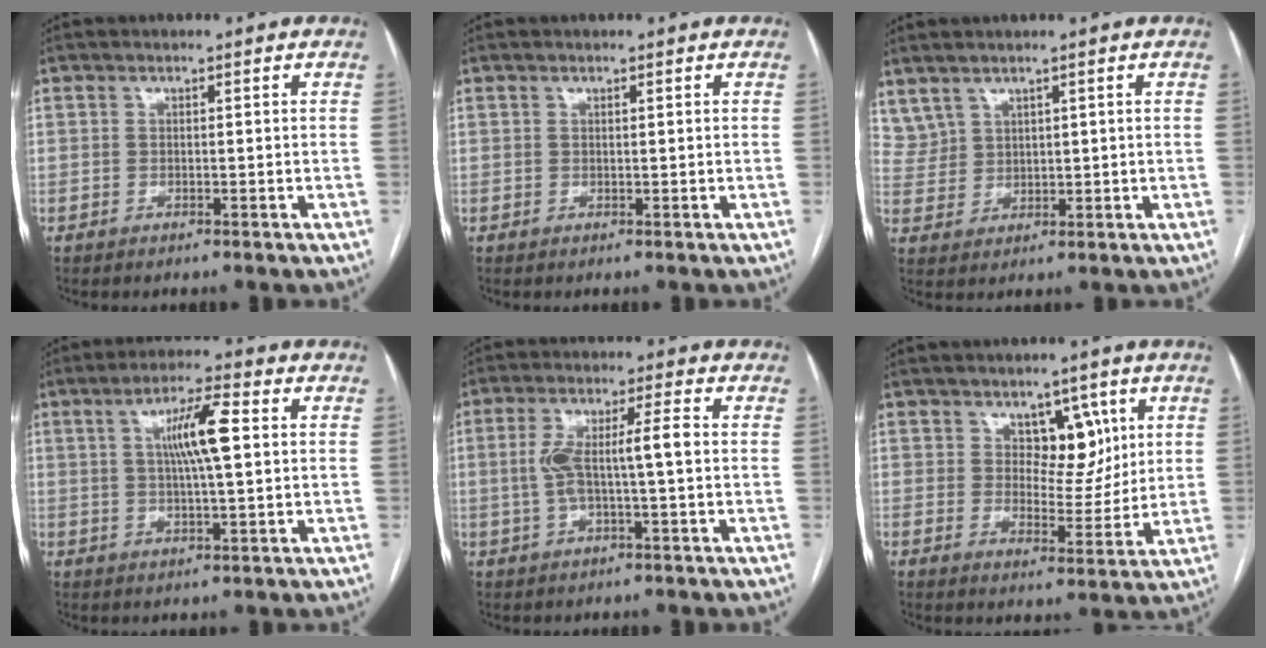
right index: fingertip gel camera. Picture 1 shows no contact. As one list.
[{"total": 0.0}, {"total": 4.6, "force": [3.7, 2.6, 0.8], "torque": [-0.020, 0.008, 0.088]}, {"total": 7.9, "force": [1.6, 0.8, 7.7], "torque": [-0.139, 0.009, 0.027]}, {"total": 7.3, "force": [-0.1, 0.9, 7.2], "torque": [-0.146, 0.021, -0.001]}, {"total": 7.0, "force": [3.0, 4.1, 4.8], "torque": [-0.062, 0.005, 0.053]}]